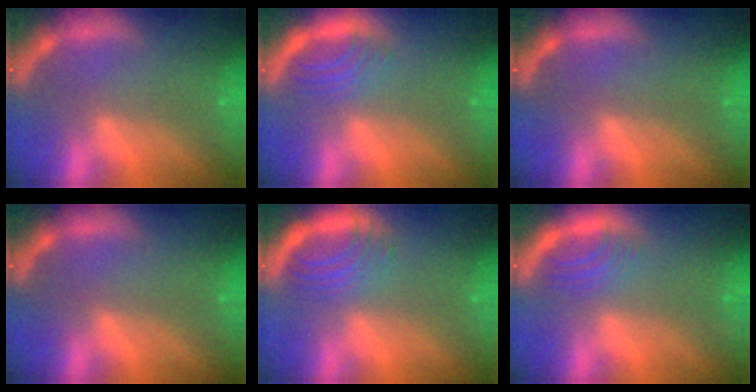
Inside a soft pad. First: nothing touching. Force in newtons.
{"total": 3.4}
{"total": 0.0}
{"total": 0.0}
{"total": 5.0}
{"total": 2.9}